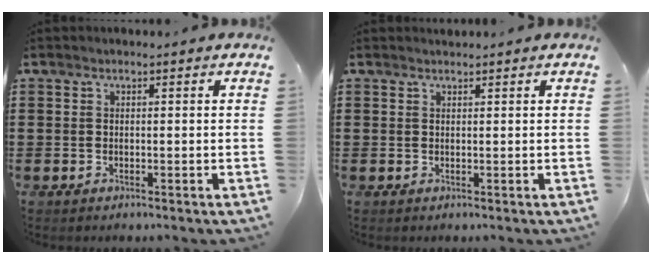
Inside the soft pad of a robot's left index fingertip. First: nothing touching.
{"total": 0.7, "force": [0.7, 0.2, 0.0], "torque": [-0.003, 0.000, 0.014]}